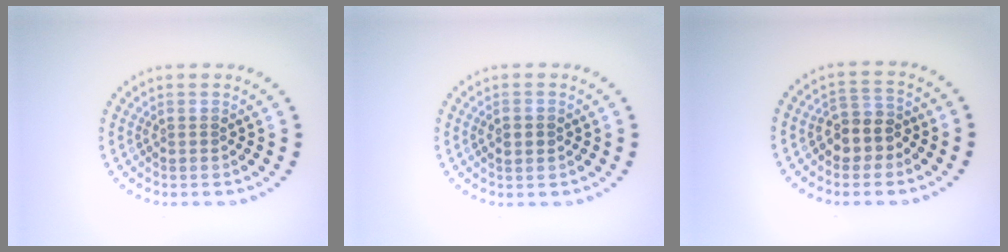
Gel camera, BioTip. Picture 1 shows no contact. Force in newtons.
{"total": 2.0, "press": 1.9, "slide": 0.3}
{"total": 2.9, "press": 2.6, "slide": 1.3}